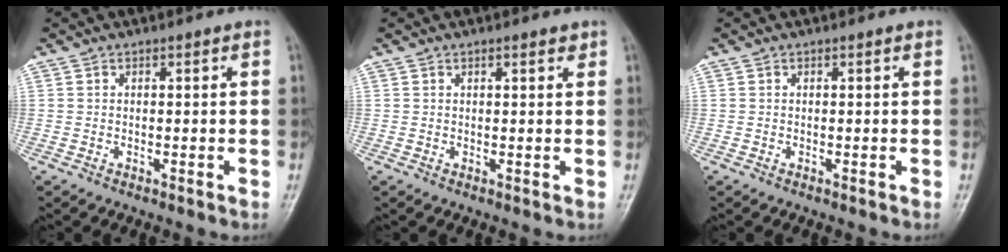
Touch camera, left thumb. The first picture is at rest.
{"total": 1.5, "force": [1.0, 0.5, 1.0], "torque": [-0.013, -0.004, 0.013]}
{"total": 0.0}